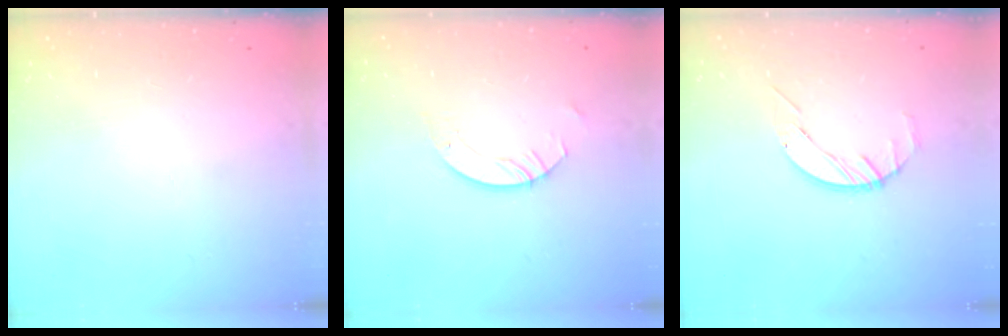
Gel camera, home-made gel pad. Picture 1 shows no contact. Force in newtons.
{"total": 4.8, "press": 4.8, "slide": 0.4}
{"total": 3.4, "press": 3.4, "slide": 0.4}